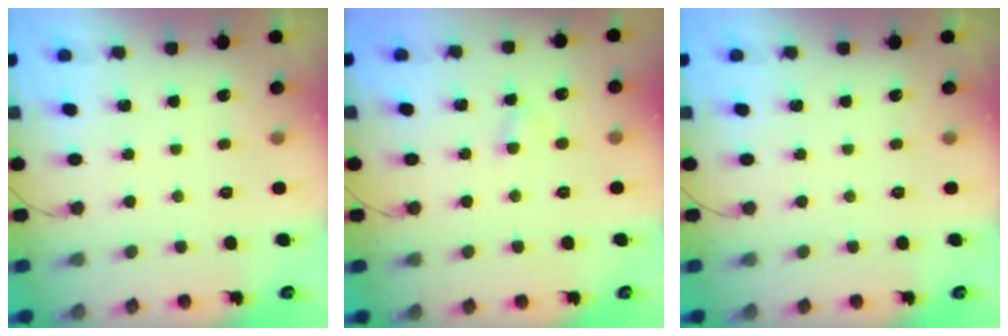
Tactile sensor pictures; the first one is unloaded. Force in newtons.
{"total": 3.4, "press": 3.2, "slide": 1.2}
{"total": 0.0}